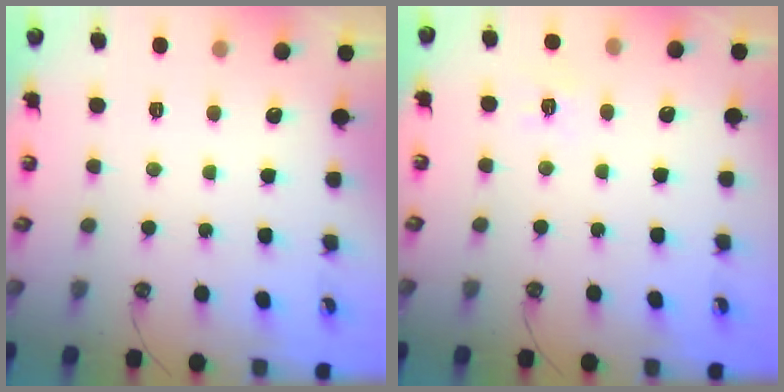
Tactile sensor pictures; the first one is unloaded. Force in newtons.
{"total": 6.7, "press": 6.7, "slide": 0.6}